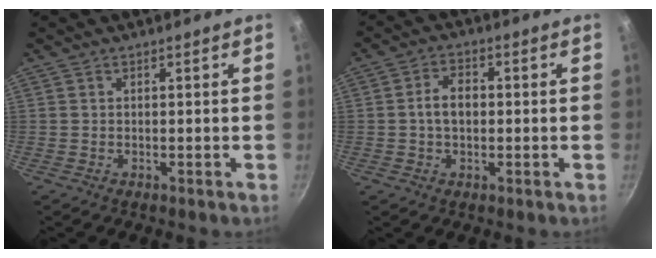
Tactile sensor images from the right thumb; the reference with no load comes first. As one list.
[{"total": 5.1, "force": [-0.1, 3.4, 3.7], "torque": [-0.050, 0.015, -0.007]}]